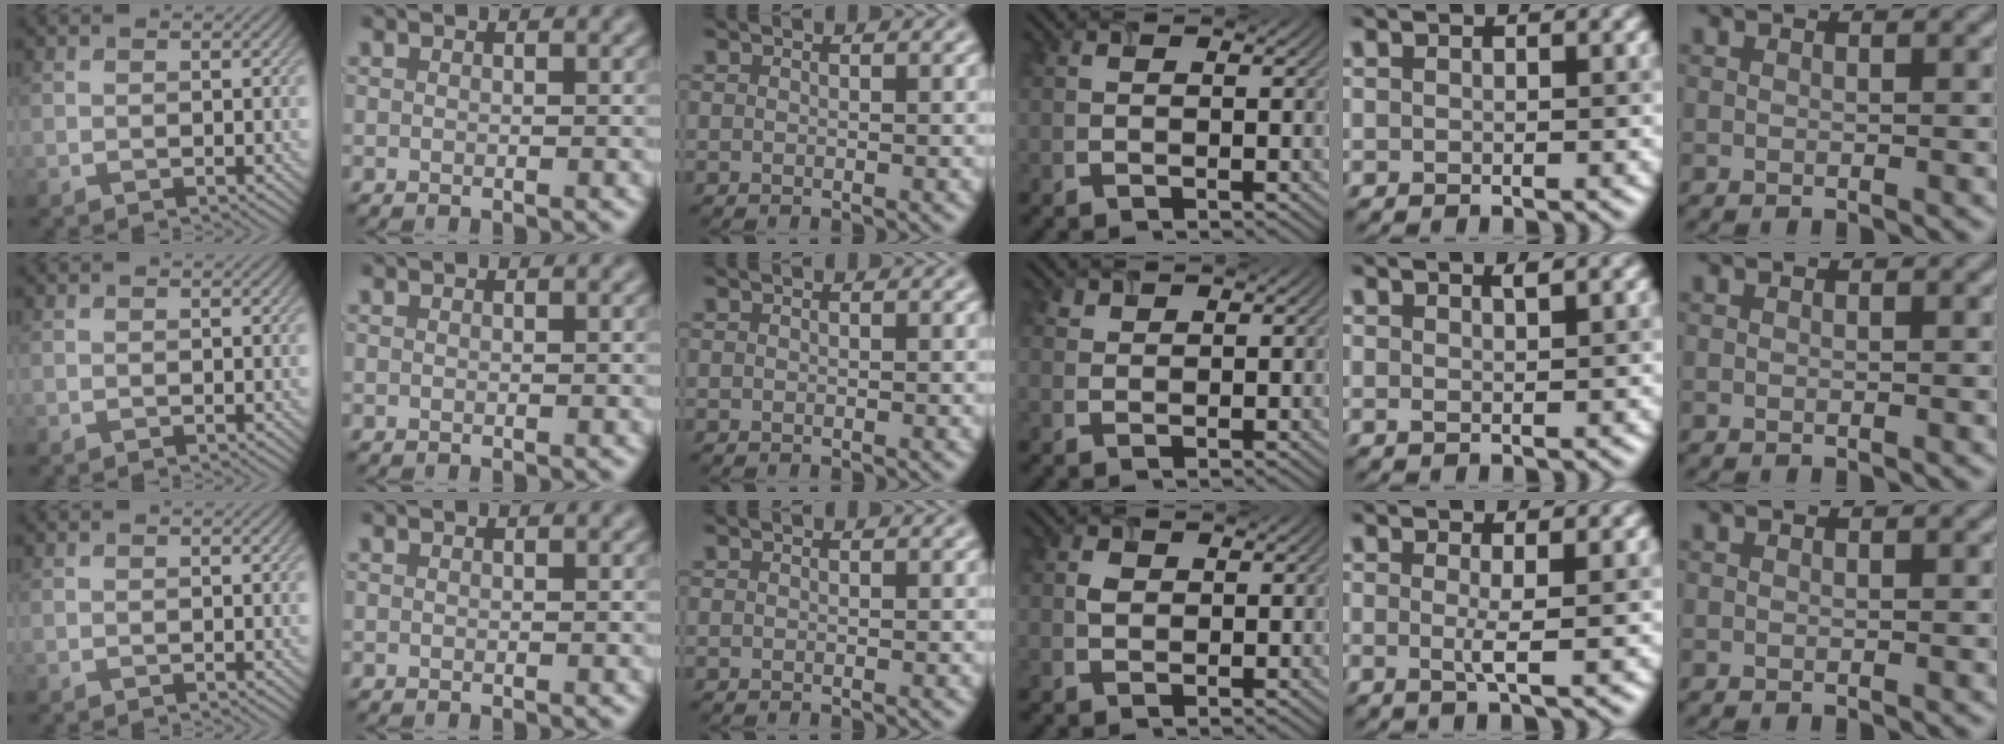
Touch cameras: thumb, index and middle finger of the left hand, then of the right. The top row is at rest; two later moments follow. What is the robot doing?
{"motion": "insert", "object": "airpods case & airpods"}